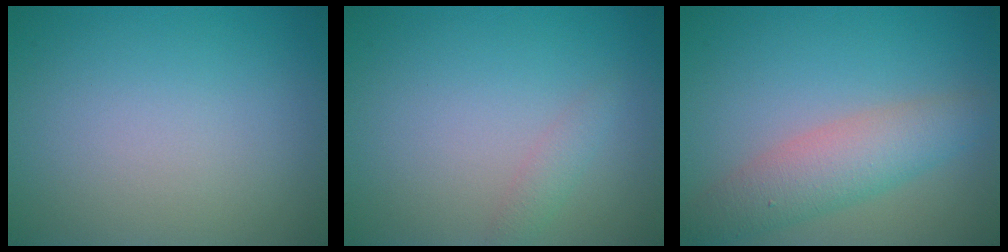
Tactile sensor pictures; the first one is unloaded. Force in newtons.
{"total": 1.2, "press": 1.2, "slide": 0.1}
{"total": 4.6, "press": 4.6, "slide": 0.1}